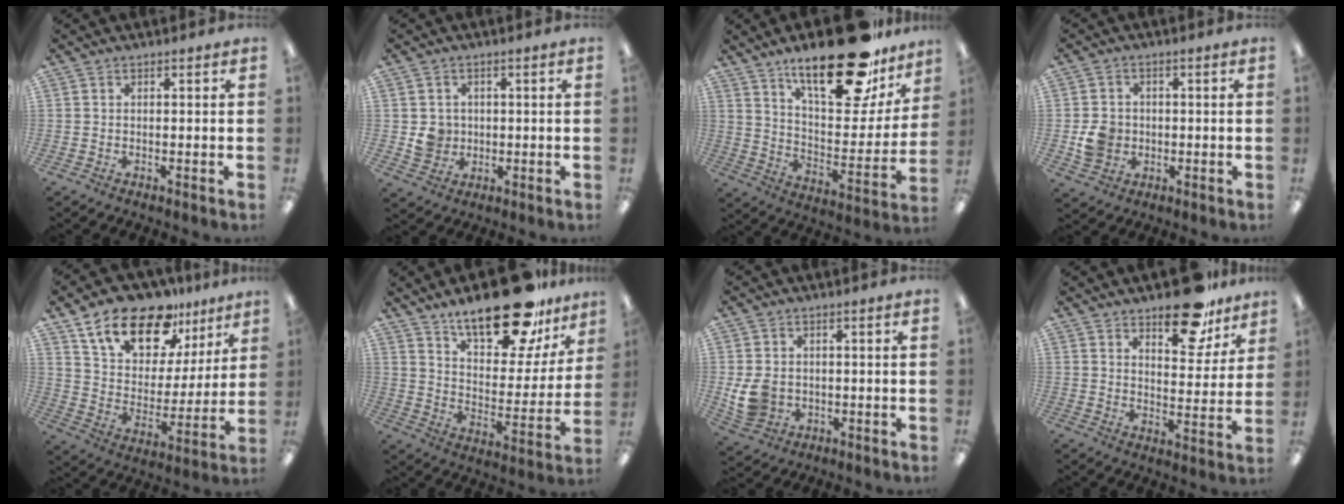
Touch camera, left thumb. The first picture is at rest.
{"total": 4.6, "force": [0.3, 4.4, 1.1], "torque": [-0.011, 0.004, 0.007]}
{"total": 26.4, "force": [18.8, 9.5, 15.9], "torque": [-0.227, -0.120, 0.309]}
{"total": 5.5, "force": [-0.7, 5.0, 2.1], "torque": [-0.032, 0.004, -0.012]}
{"total": 18.0, "force": [13.1, 9.0, 8.4], "torque": [-0.158, -0.073, 0.236]}
{"total": 22.8, "force": [17.5, 8.1, 12.2], "torque": [-0.187, -0.108, 0.295]}
{"total": 6.8, "force": [0.0, 5.8, 3.6], "torque": [-0.081, 0.009, 0.004]}
{"total": 14.4, "force": [10.6, 6.3, 7.5], "torque": [-0.080, -0.068, 0.180]}